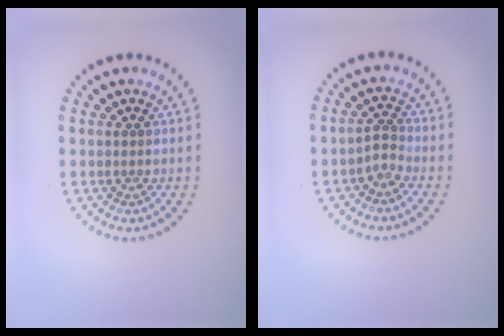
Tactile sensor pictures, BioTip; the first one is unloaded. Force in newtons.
{"total": 1.5, "press": 1.1, "slide": 1.0}